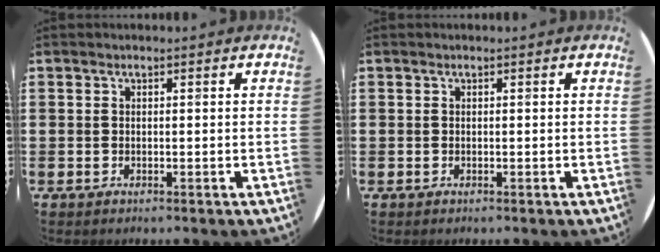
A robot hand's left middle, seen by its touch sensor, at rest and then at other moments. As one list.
[{"total": 0.0}]